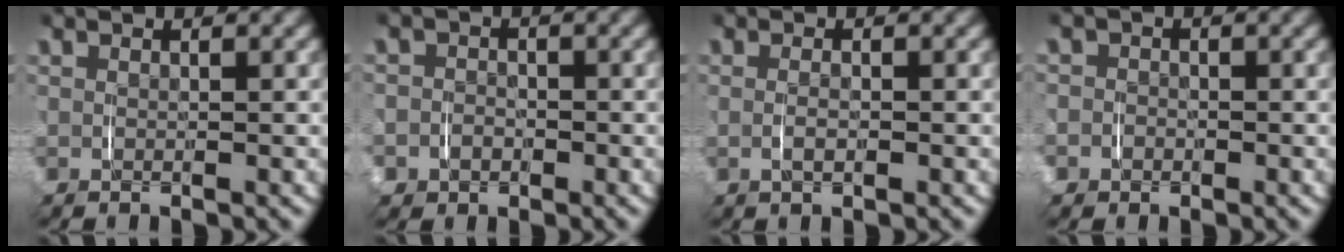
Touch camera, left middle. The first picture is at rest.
{"total": 4.4, "force": [-1.8, 3.9, 0.6], "torque": [-0.022, -0.015, -0.038]}
{"total": 1.2, "force": [-0.3, 0.5, 1.0], "torque": [-0.020, -0.004, -0.002]}
{"total": 3.4, "force": [-1.1, 3.3, 0.4], "torque": [-0.019, -0.005, -0.030]}